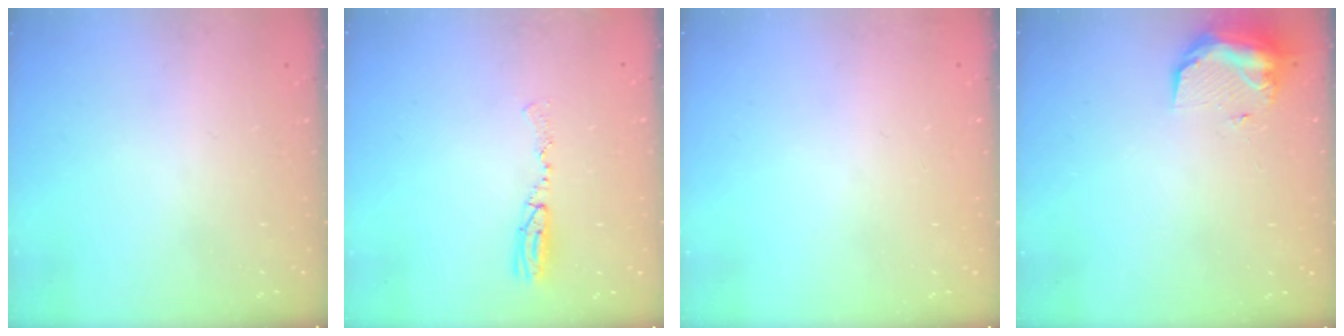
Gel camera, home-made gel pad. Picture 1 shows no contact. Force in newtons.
{"total": 5.6, "press": 5.3, "slide": 1.9}
{"total": 2.8, "press": 2.2, "slide": 1.7}
{"total": 9.7, "press": 9.6, "slide": 0.9}